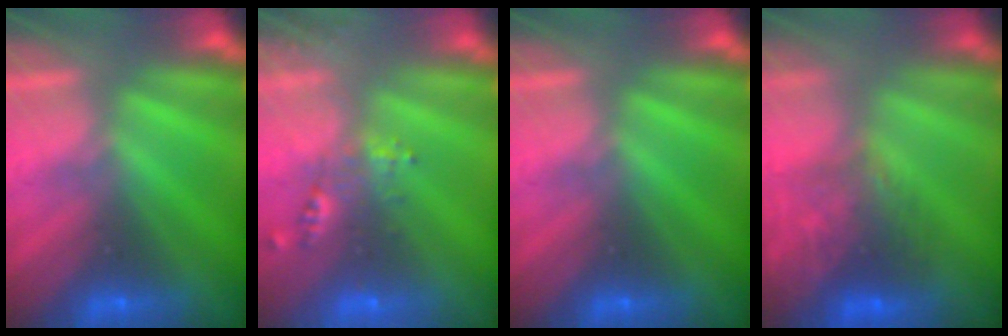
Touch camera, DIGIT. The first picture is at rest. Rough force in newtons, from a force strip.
{"total": 2.4}
{"total": 0.0}
{"total": 7.7}